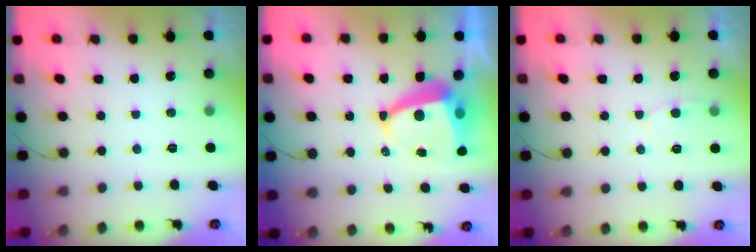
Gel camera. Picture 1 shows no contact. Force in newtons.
{"total": 7.2, "press": 7.2, "slide": 0.9}
{"total": 5.1, "press": 5.0, "slide": 0.2}